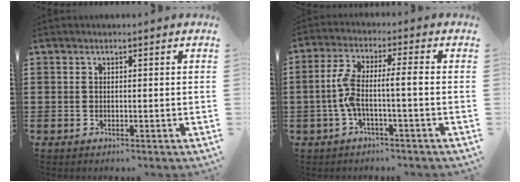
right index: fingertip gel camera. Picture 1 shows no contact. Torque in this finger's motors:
{"motor_torque": [1.14, -0.57, 0.60, 0.19]}